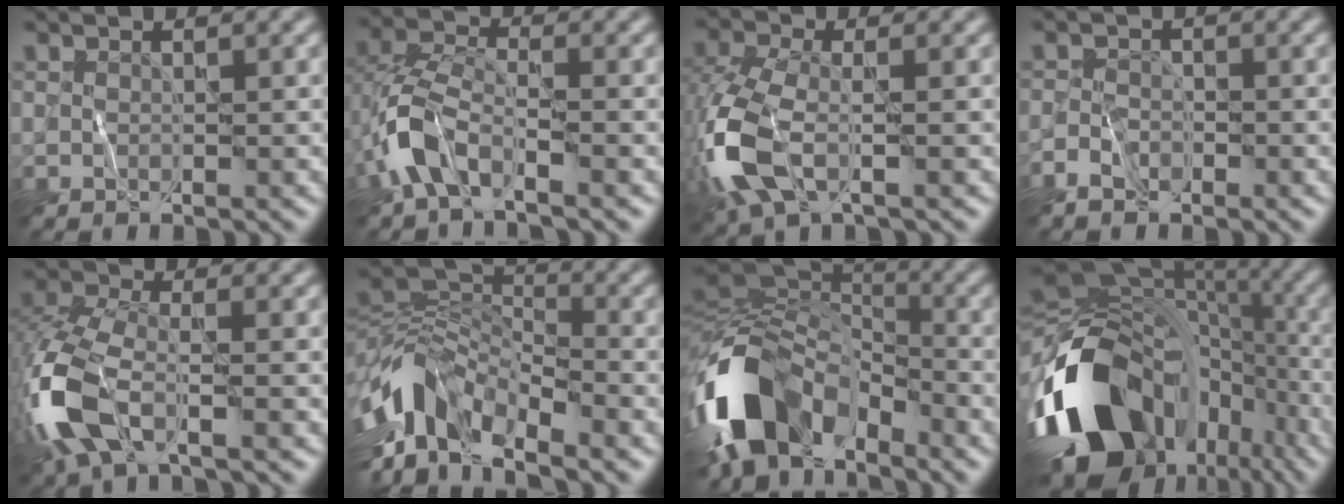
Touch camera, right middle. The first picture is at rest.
{"total": 5.1, "force": [-2.9, 2.2, 3.6], "torque": [-0.080, 0.004, -0.069]}
{"total": 8.1, "force": [-2.6, 4.1, 6.4], "torque": [-0.169, -0.007, -0.066]}
{"total": 2.0, "force": [-1.6, 1.1, 0.6], "torque": [-0.013, 0.002, -0.038]}
{"total": 8.9, "force": [-3.3, 4.4, 7.0], "torque": [-0.178, -0.006, -0.080]}
{"total": 9.4, "force": [-5.3, 4.3, 6.5], "torque": [-0.123, 0.002, -0.113]}
{"total": 13.5, "force": [-6.5, 8.1, 8.6], "torque": [-0.189, -0.001, -0.127]}
{"total": 16.5, "force": [-7.0, 11.0, 10.2], "torque": [-0.212, -0.021, -0.116]}